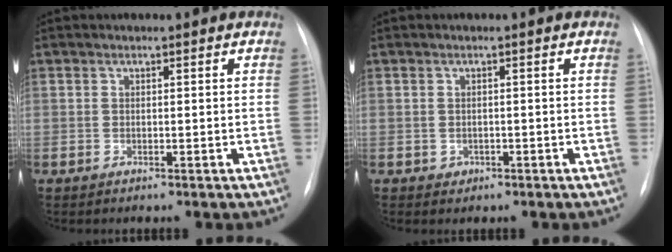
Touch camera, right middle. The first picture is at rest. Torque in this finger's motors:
{"motor_torque": [0.33, -0.07, 0.03, 0.00]}